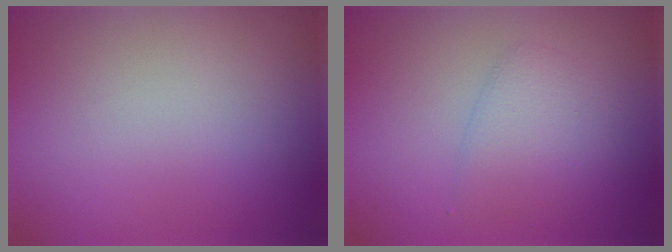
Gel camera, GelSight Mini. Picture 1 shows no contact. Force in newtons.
{"total": 2.5, "press": 2.5, "slide": 0.0}